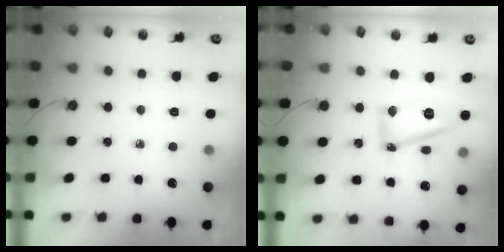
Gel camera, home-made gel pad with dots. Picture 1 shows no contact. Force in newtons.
{"total": 12.7, "press": 12.6, "slide": 1.4}